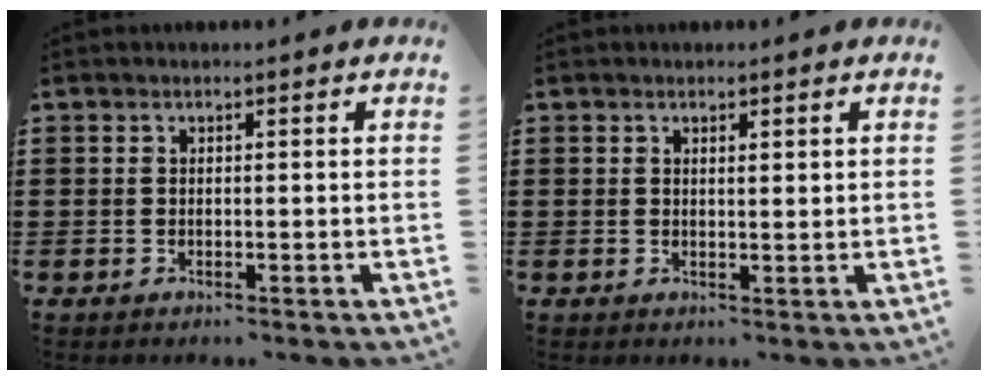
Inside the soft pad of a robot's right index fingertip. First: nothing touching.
{"total": 0.7, "force": [0.5, -0.2, 0.4], "torque": [-0.008, -0.002, 0.009]}